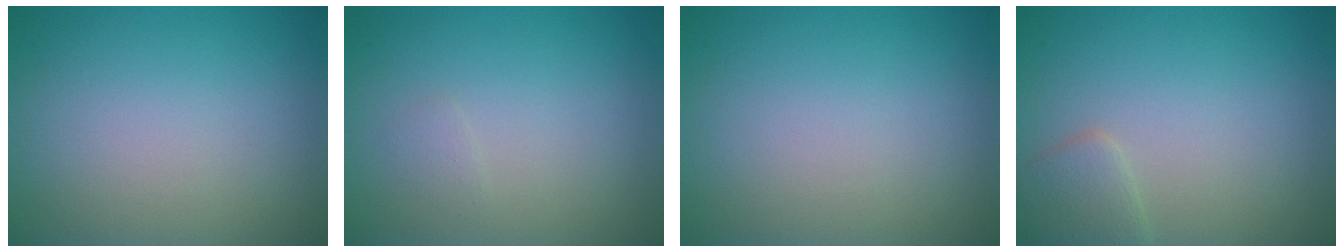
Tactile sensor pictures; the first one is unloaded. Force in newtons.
{"total": 0.6, "press": 0.6, "slide": 0.0}
{"total": 0.0}
{"total": 2.0, "press": 2.0, "slide": 0.0}